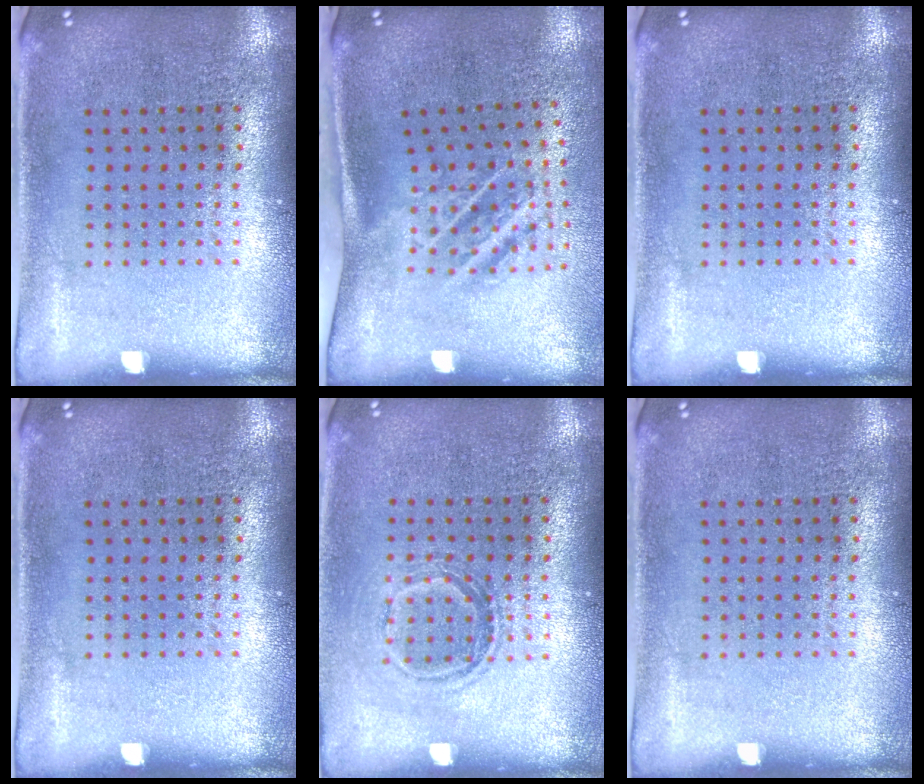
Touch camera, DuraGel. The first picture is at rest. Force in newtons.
{"total": 1.9, "press": 1.2, "slide": 1.5}
{"total": 0.0}
{"total": 0.0}
{"total": 1.2, "press": 1.0, "slide": 0.6}
{"total": 0.0}